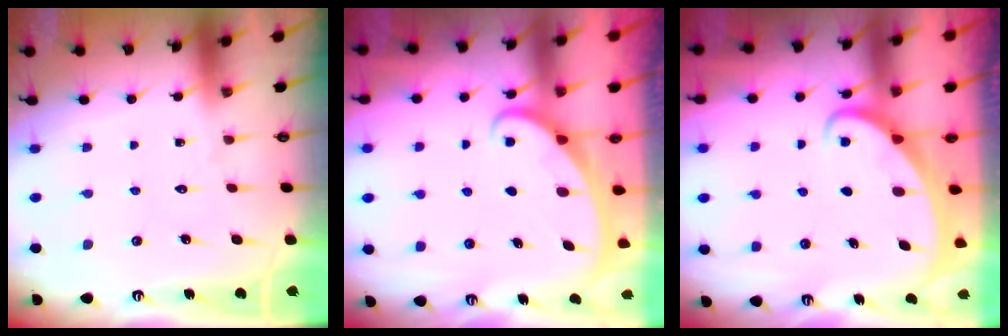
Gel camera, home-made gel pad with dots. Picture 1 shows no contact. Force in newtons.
{"total": 2.2, "press": 2.1, "slide": 0.3}
{"total": 2.0, "press": 2.0, "slide": 0.2}